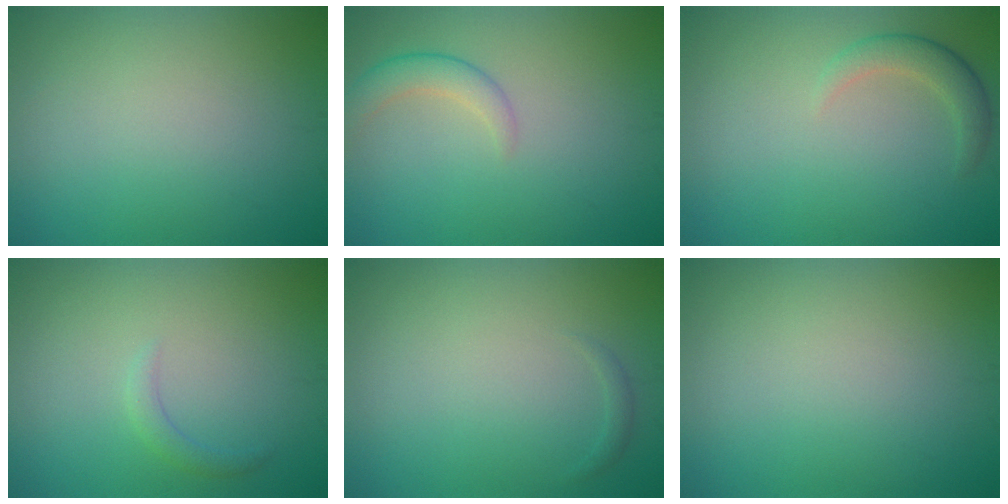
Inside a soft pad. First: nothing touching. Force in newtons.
{"total": 2.3, "press": 2.3, "slide": 0.1}
{"total": 2.3, "press": 2.3, "slide": 0.3}
{"total": 1.1, "press": 1.1, "slide": 0.1}
{"total": 0.5, "press": 0.5, "slide": 0.0}
{"total": 0.0}